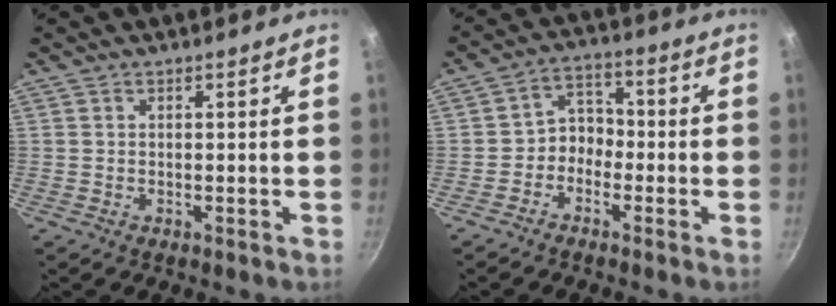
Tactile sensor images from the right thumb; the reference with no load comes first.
{"total": 5.3, "force": [-2.1, 4.2, 2.4], "torque": [-0.009, 0.038, -0.047]}